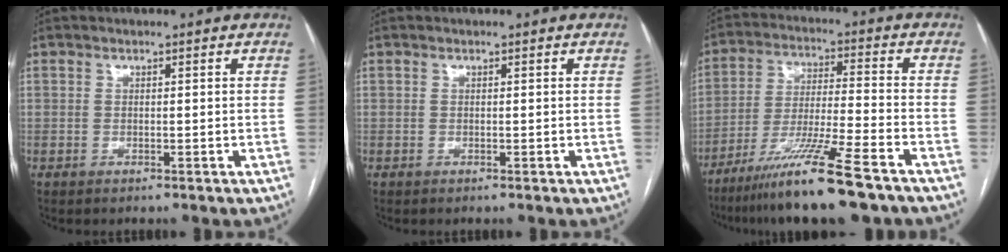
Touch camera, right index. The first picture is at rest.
{"total": 0.0}
{"total": 14.1, "force": [-10.0, -0.7, 9.9], "torque": [-0.186, -0.035, -0.177]}